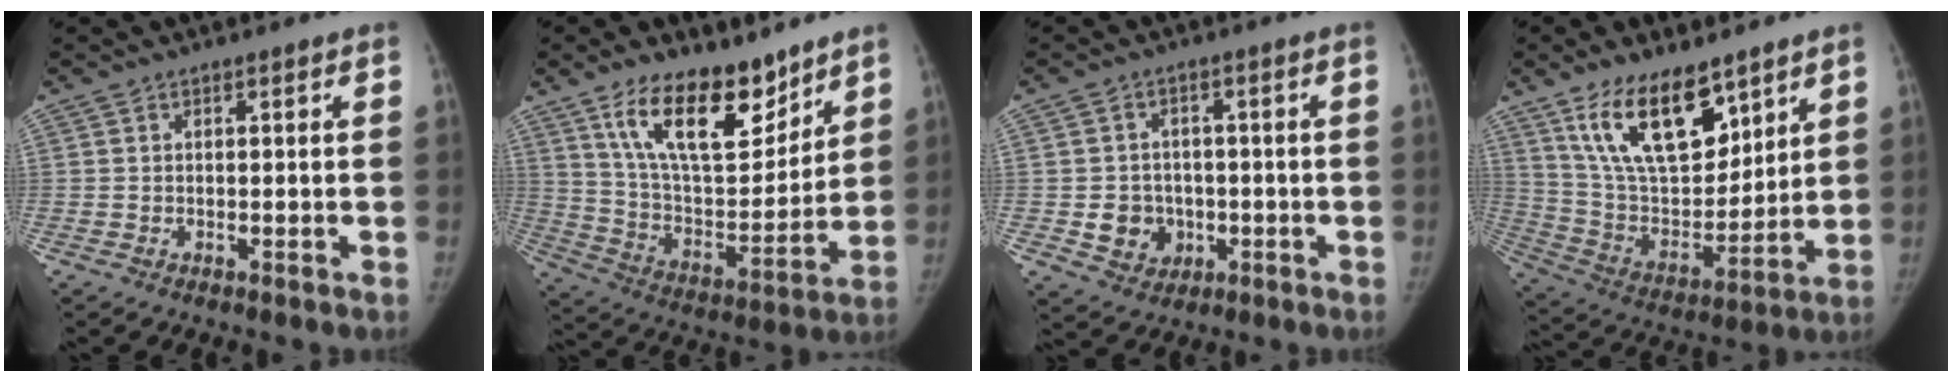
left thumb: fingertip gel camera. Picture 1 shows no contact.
{"total": 18.6, "force": [12.4, 8.2, 11.2], "torque": [-0.142, -0.081, 0.226]}
{"total": 6.7, "force": [-1.3, 6.0, 2.6], "torque": [-0.012, 0.009, -0.013]}
{"total": 18.5, "force": [11.5, 8.6, 11.6], "torque": [-0.158, -0.064, 0.223]}